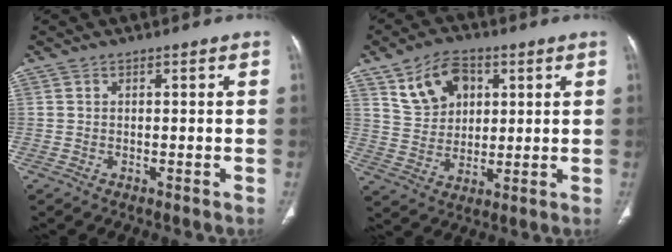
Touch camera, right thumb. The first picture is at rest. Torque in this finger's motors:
{"motor_torque": [-0.79, 0.95, -0.04, 0.23, 0.28]}